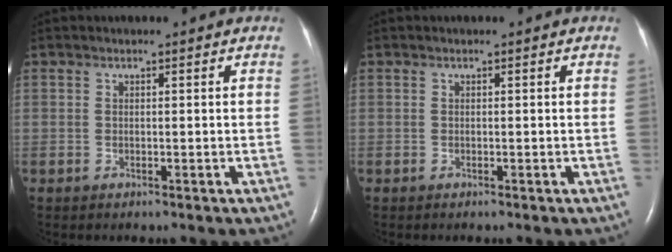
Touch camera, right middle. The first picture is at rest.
{"total": 0.0}